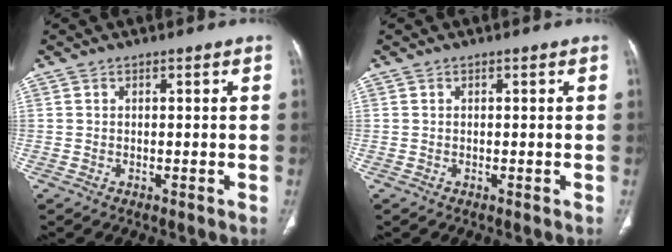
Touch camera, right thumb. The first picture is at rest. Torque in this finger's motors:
{"motor_torque": [-0.40, 0.40, -0.23, 0.23, 0.00]}